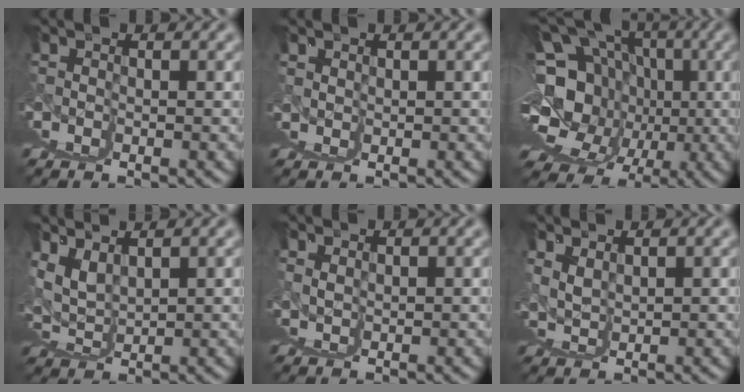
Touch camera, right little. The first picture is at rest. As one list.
[{"total": 3.4, "force": [1.8, 2.8, 0.6], "torque": [-0.012, -0.006, 0.028]}, {"total": 14.4, "force": [4.5, 7.2, 11.6], "torque": [-0.151, 0.018, 0.082]}, {"total": 4.4, "force": [3.8, 1.5, 1.6], "torque": [-0.057, -0.007, 0.085]}, {"total": 2.6, "force": [2.0, 1.6, 0.2], "torque": [-0.005, -0.008, 0.039]}, {"total": 4.5, "force": [3.0, 2.7, 1.9], "torque": [-0.038, -0.014, 0.068]}]